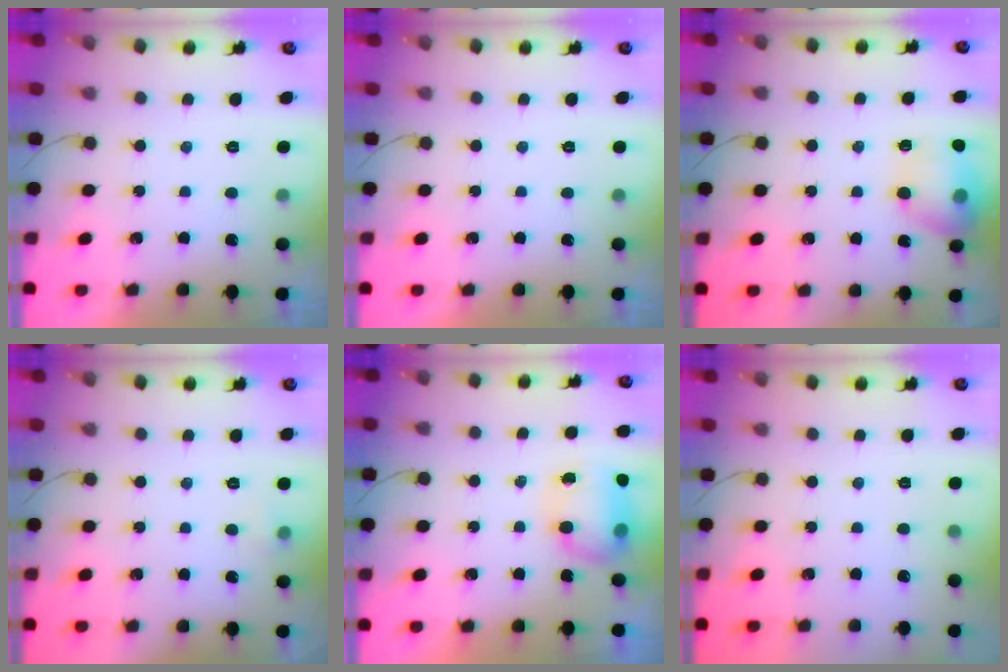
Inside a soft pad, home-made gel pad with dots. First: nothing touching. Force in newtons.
{"total": 0.0}
{"total": 14.2, "press": 14.1, "slide": 1.3}
{"total": 7.5, "press": 3.4, "slide": 6.7}
{"total": 11.1, "press": 9.7, "slide": 5.3}
{"total": 0.0}